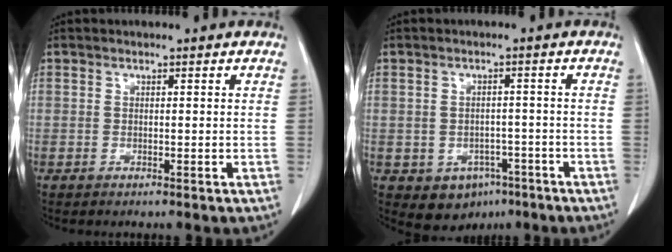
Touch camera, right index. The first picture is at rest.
{"total": 5.9, "force": [-3.1, 4.6, 2.2], "torque": [-0.026, 0.006, -0.034]}